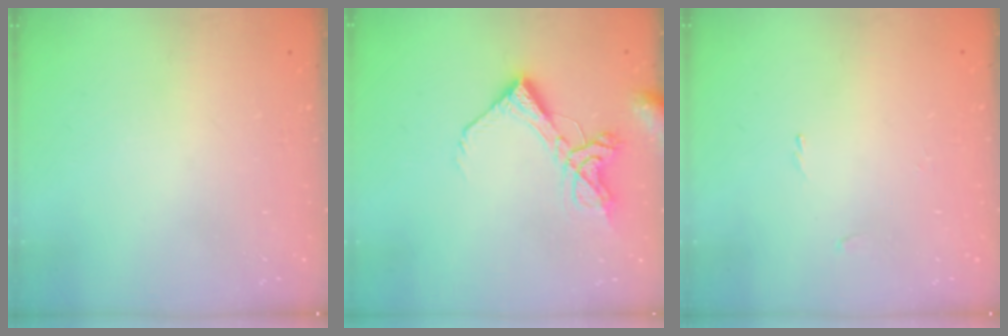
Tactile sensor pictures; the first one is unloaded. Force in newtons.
{"total": 10.8, "press": 10.7, "slide": 1.3}
{"total": 0.0}